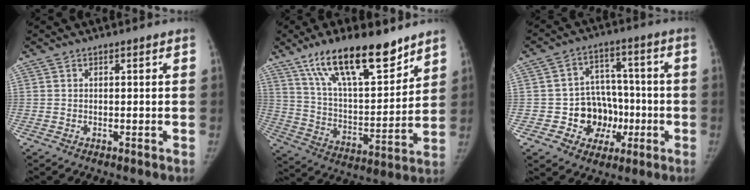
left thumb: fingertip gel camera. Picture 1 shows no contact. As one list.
[{"total": 20.5, "force": [14.0, 7.0, 13.2], "torque": [-0.191, -0.068, 0.248]}, {"total": 11.2, "force": [-2.8, 9.7, 4.9], "torque": [-0.011, 0.036, -0.038]}]